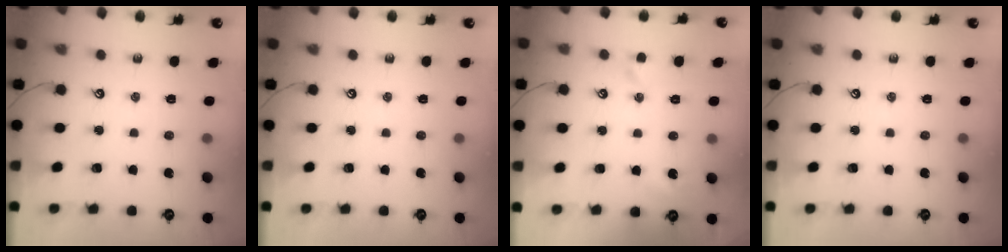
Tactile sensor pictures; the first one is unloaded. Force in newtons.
{"total": 0.0}
{"total": 2.2, "press": 2.1, "slide": 0.6}
{"total": 0.0}